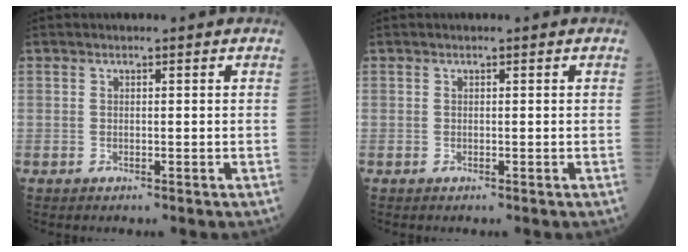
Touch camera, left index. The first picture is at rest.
{"total": 0.0}